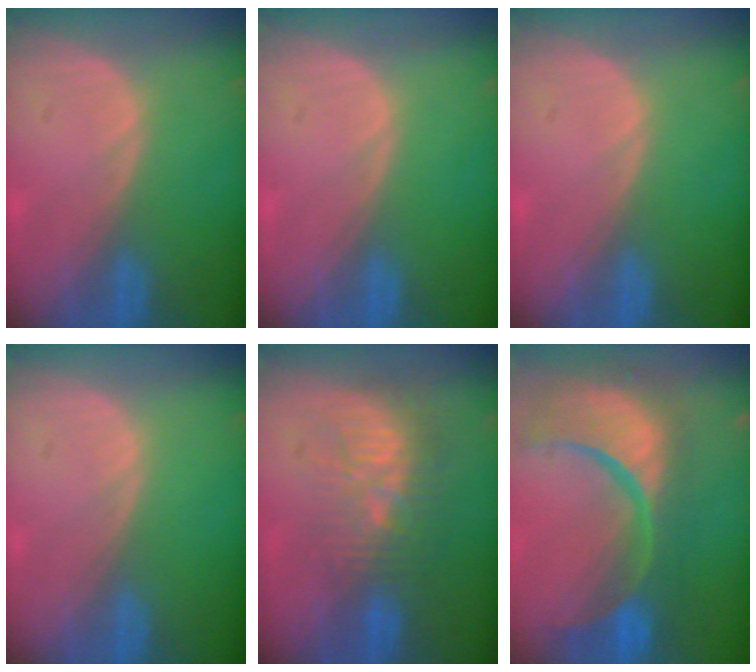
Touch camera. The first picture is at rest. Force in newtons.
{"total": 0.0}
{"total": 0.0}
{"total": 0.0}
{"total": 9.2, "press": 8.5, "slide": 3.4}
{"total": 15.0, "press": 11.9, "slide": 9.2}